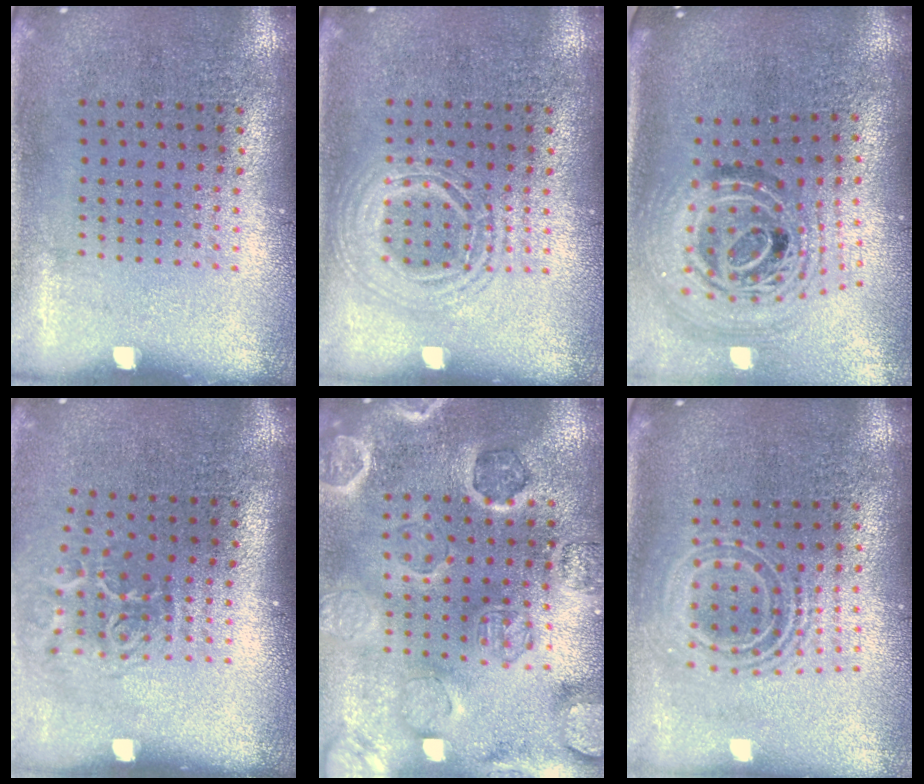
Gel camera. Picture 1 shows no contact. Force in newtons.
{"total": 2.5, "press": 2.5, "slide": 0.3}
{"total": 2.1, "press": 1.6, "slide": 1.3}
{"total": 1.9, "press": 1.2, "slide": 1.5}
{"total": 2.6, "press": 2.6, "slide": 0.2}
{"total": 2.1, "press": 1.5, "slide": 1.4}